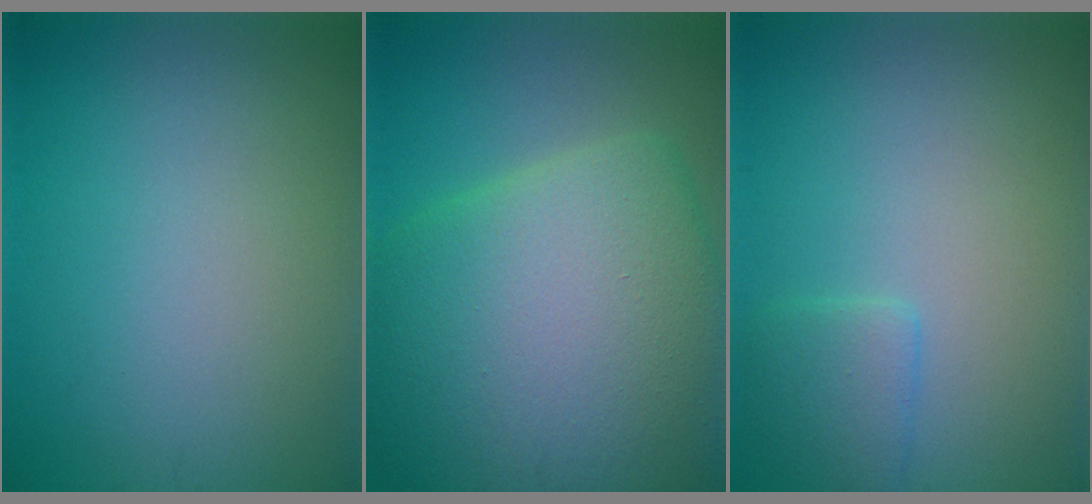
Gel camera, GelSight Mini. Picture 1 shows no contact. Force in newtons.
{"total": 14.1, "press": 14.1, "slide": 0.8}
{"total": 1.9, "press": 1.9, "slide": 0.1}